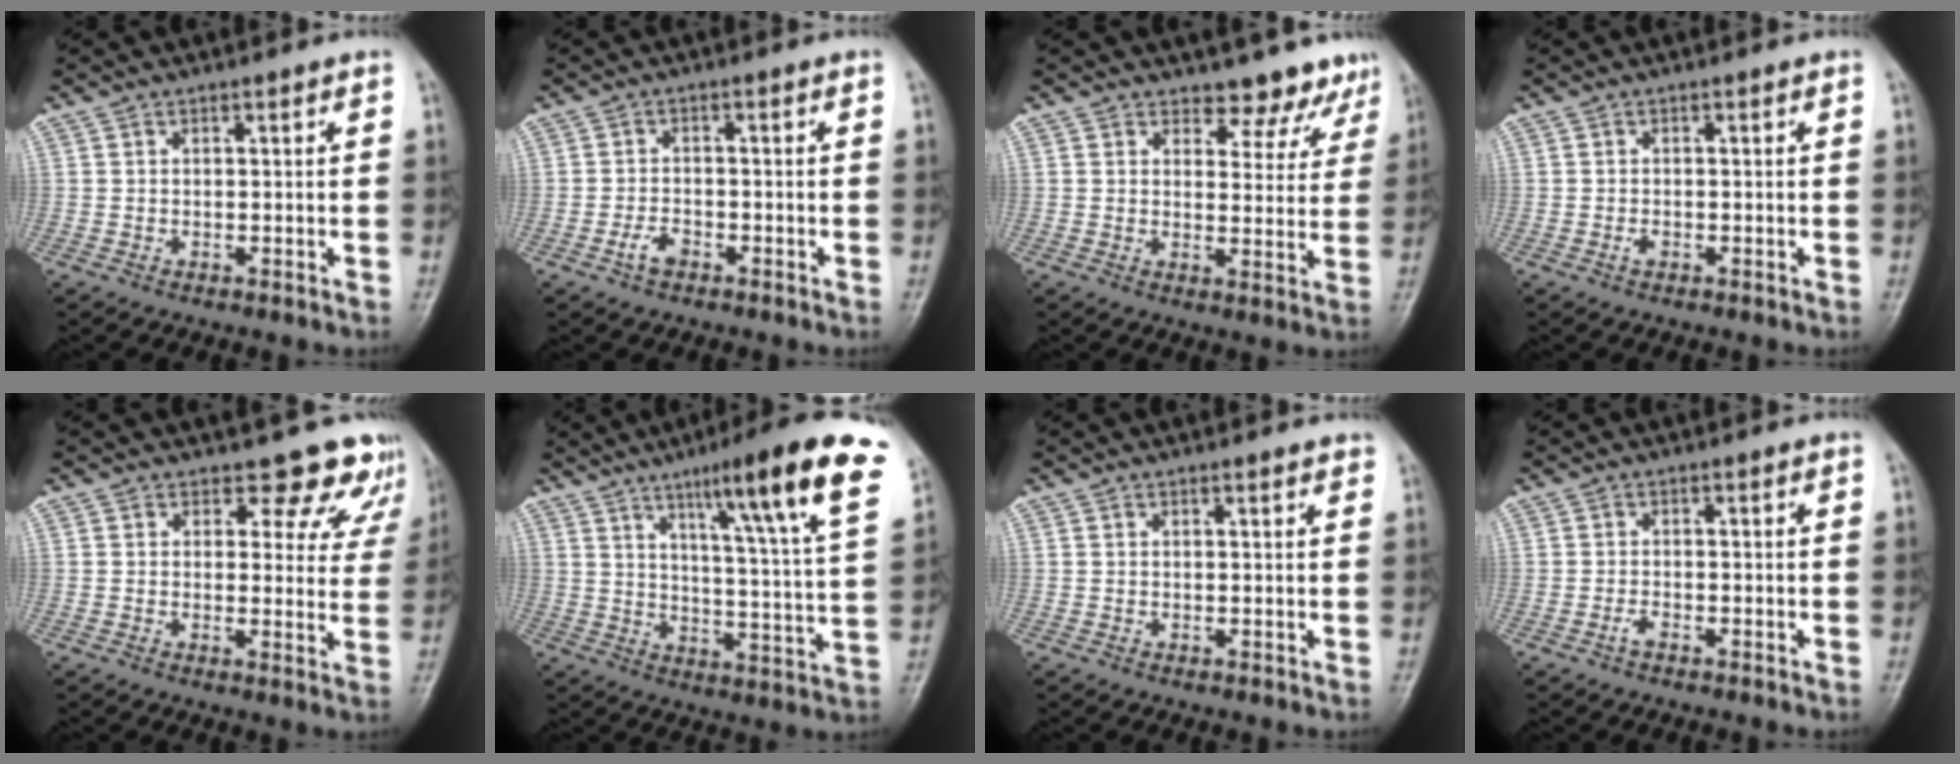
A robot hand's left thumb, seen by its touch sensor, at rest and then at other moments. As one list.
[{"total": 2.7, "force": [-1.6, 1.5, 1.6], "torque": [-0.031, 0.011, -0.029]}, {"total": 7.7, "force": [6.7, 3.7, 0.7], "torque": [0.033, -0.043, 0.066]}, {"total": 0.9, "force": [-0.4, 0.5, 0.6], "torque": [-0.010, 0.001, -0.007]}, {"total": 9.6, "force": [8.3, 4.6, 1.3], "torque": [0.040, -0.048, 0.065]}, {"total": 21.2, "force": [11.6, 2.3, 17.6], "torque": [-0.228, -0.039, 0.162]}, {"total": 1.3, "force": [1.1, 0.3, 0.5], "torque": [-0.002, -0.001, 0.012]}, {"total": 1.1, "force": [-0.8, 0.4, 0.7], "torque": [-0.017, 0.002, -0.016]}]